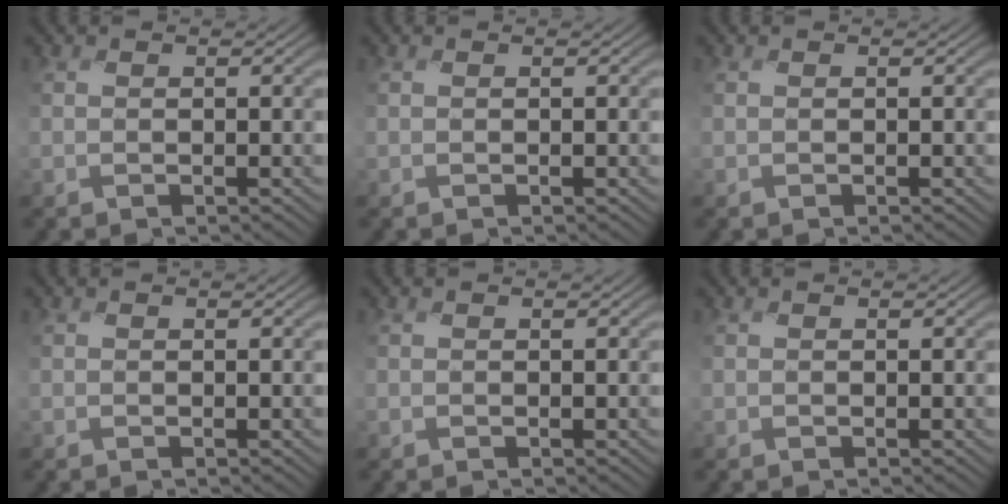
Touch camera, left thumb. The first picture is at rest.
{"total": 0.0}
{"total": 0.0}
{"total": 0.0}
{"total": 0.0}
{"total": 0.0}